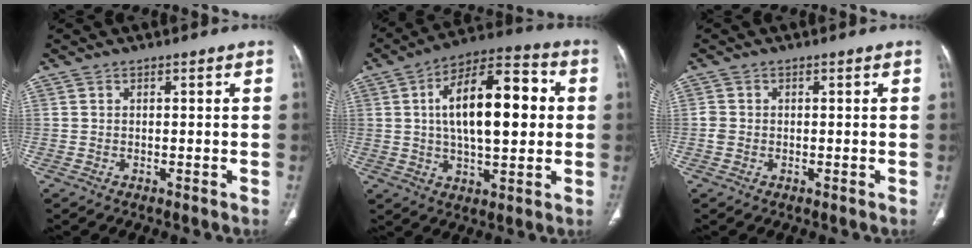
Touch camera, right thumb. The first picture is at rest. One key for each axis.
{"total": 19.3, "fx": 2.5, "fy": 8.7, "fz": 17.0, "tx": -0.254, "ty": 0.022, "tz": 0.033}
{"total": 1.4, "fx": -0.3, "fy": 1.2, "fz": 0.7, "tx": -0.014, "ty": 0.002, "tz": -0.008}